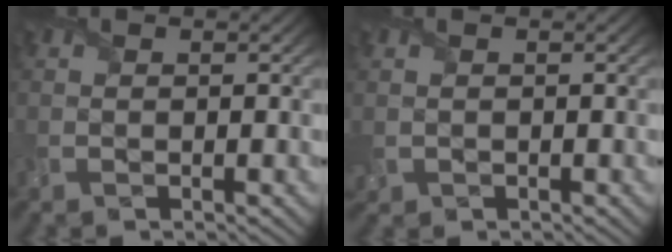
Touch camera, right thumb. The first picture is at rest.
{"total": 1.0, "force": [0.0, 0.8, 0.5], "torque": [-0.020, -0.005, 0.003]}